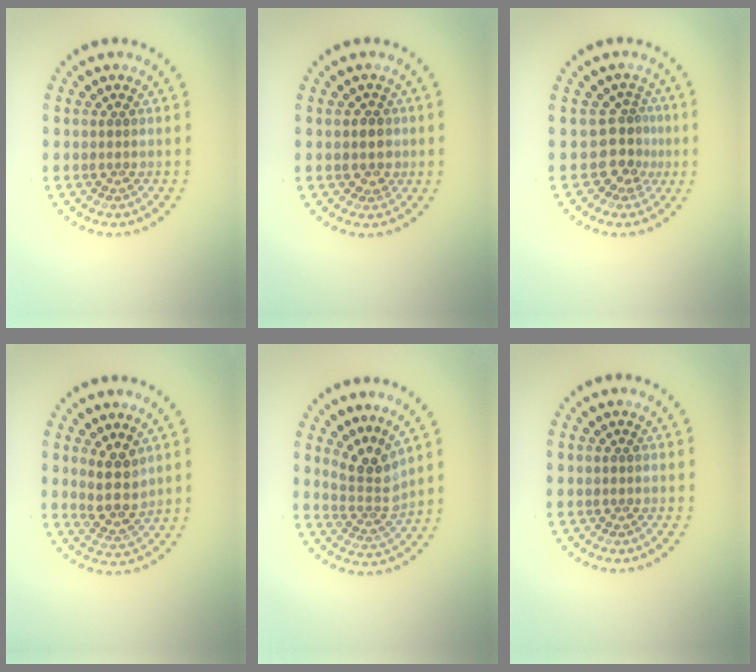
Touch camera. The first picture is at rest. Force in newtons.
{"total": 1.5, "press": 1.3, "slide": 0.8}
{"total": 2.9, "press": 2.0, "slide": 2.1}
{"total": 3.1, "press": 2.5, "slide": 1.7}
{"total": 3.3, "press": 2.3, "slide": 2.4}
{"total": 0.0}